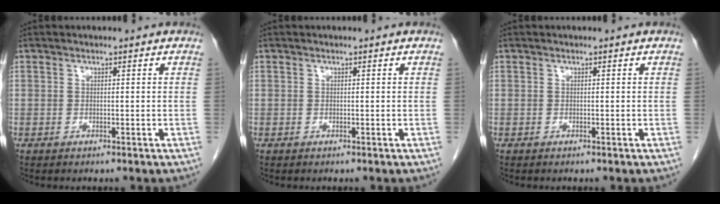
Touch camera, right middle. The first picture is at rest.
{"total": 0.0}
{"total": 0.0}